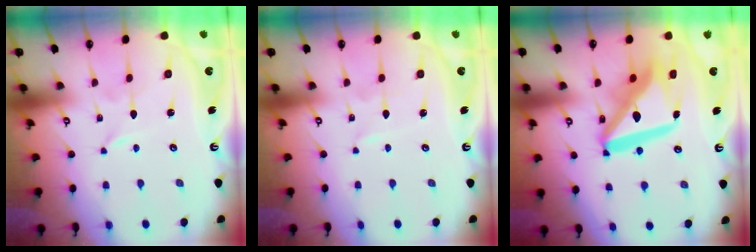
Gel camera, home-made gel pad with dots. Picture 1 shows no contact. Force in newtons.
{"total": 0.9, "press": 0.9, "slide": 0.1}
{"total": 18.5, "press": 18.4, "slide": 2.2}